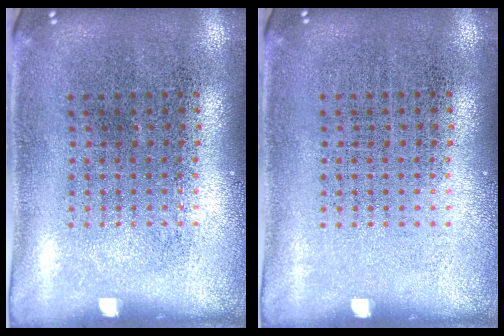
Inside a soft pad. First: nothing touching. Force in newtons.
{"total": 0.0}